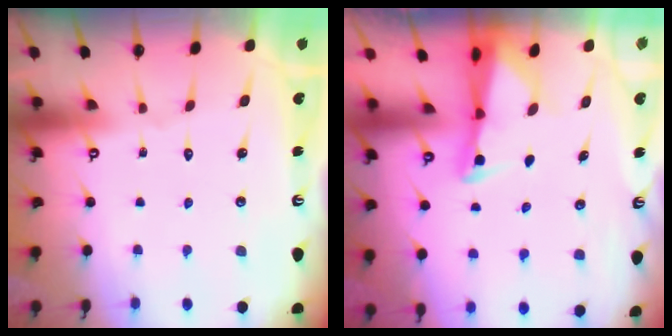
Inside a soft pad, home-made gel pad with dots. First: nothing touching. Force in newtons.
{"total": 2.5, "press": 2.5, "slide": 0.5}